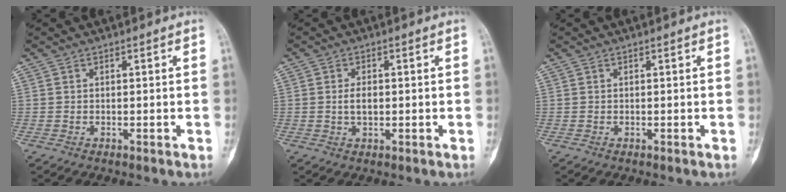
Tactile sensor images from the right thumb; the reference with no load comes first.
{"total": 2.6, "force": [0.0, 1.5, 2.2], "torque": [-0.035, 0.001, -0.001]}
{"total": 0.0}